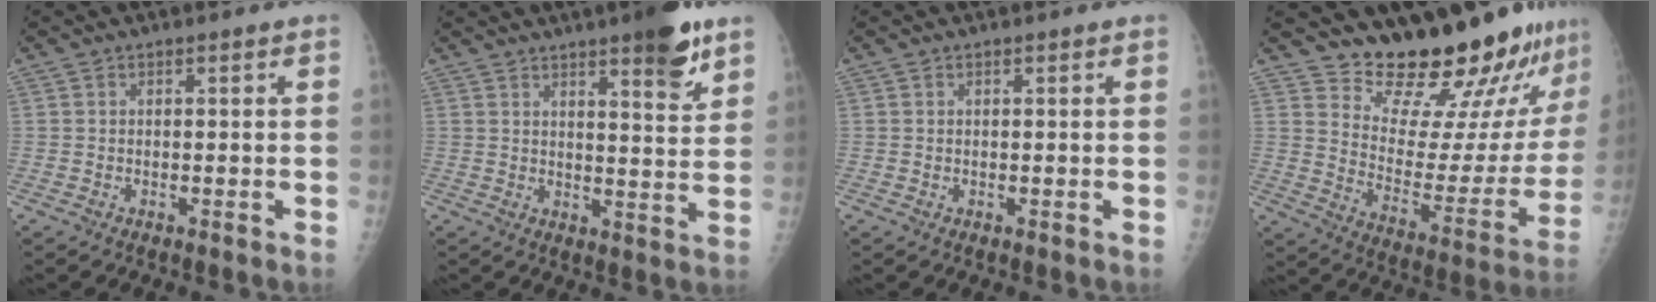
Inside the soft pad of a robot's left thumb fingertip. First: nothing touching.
{"total": 10.1, "force": [6.4, 2.1, 7.5], "torque": [-0.086, -0.037, 0.087]}
{"total": 0.0}
{"total": 21.3, "force": [19.9, 4.3, 6.4], "torque": [-0.051, -0.179, 0.276]}